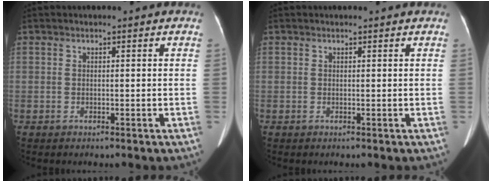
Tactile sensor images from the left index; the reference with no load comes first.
{"total": 0.6, "force": [0.5, 0.0, 0.1], "torque": [-0.008, 0.003, 0.005]}